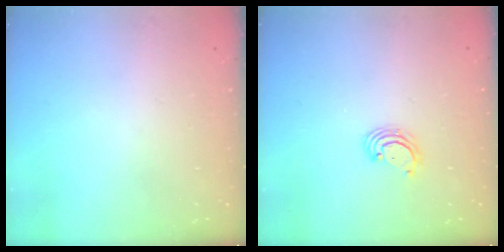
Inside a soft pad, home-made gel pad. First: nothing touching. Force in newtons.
{"total": 2.4, "press": 2.4, "slide": 0.2}